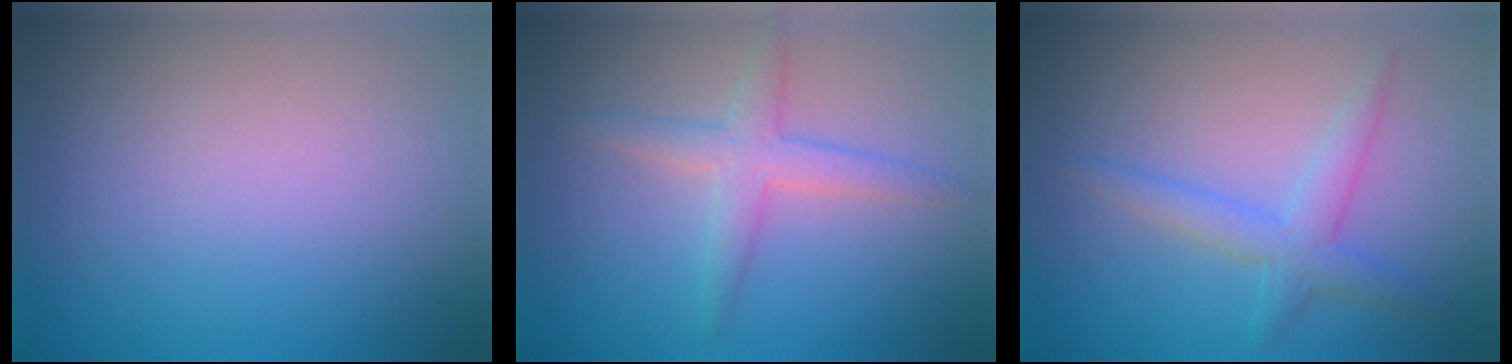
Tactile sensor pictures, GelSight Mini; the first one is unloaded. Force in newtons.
{"total": 2.7, "press": 2.7, "slide": 0.1}
{"total": 2.8, "press": 2.8, "slide": 0.1}